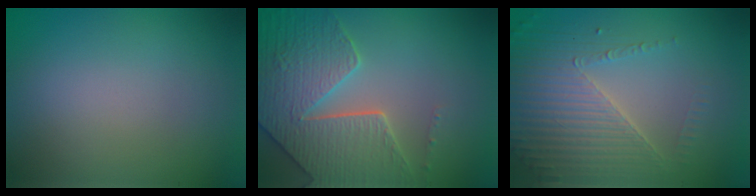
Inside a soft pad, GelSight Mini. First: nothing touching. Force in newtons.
{"total": 6.8, "press": 5.8, "slide": 3.6}
{"total": 4.4, "press": 3.9, "slide": 2.2}